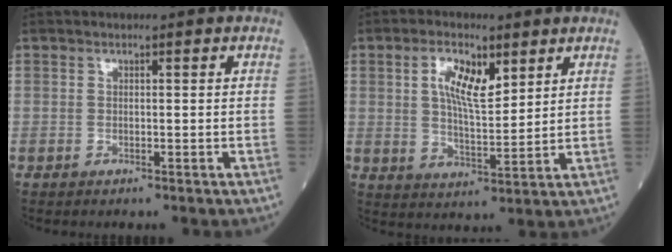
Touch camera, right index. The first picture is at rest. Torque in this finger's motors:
{"motor_torque": [0.71, 0.28, 0.47, 0.13]}